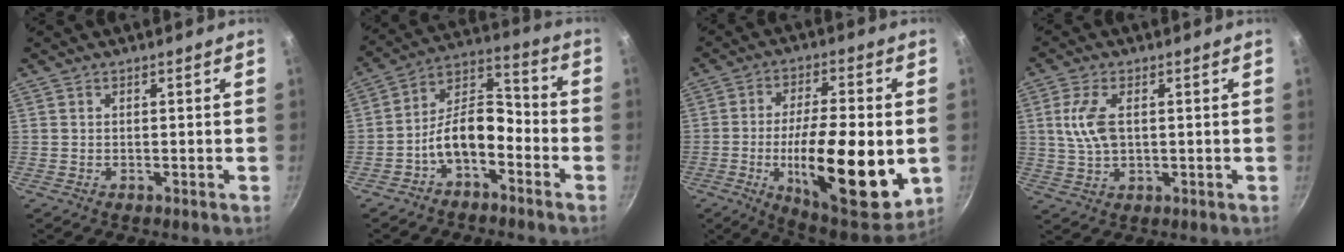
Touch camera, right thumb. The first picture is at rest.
{"total": 10.8, "force": [-4.8, 5.8, 7.7], "torque": [-0.116, 0.067, -0.095]}
{"total": 23.2, "force": [-4.0, 8.3, 21.3], "torque": [-0.317, 0.001, -0.061]}
{"total": 7.4, "force": [1.2, 4.1, 6.1], "torque": [-0.121, 0.005, 0.023]}